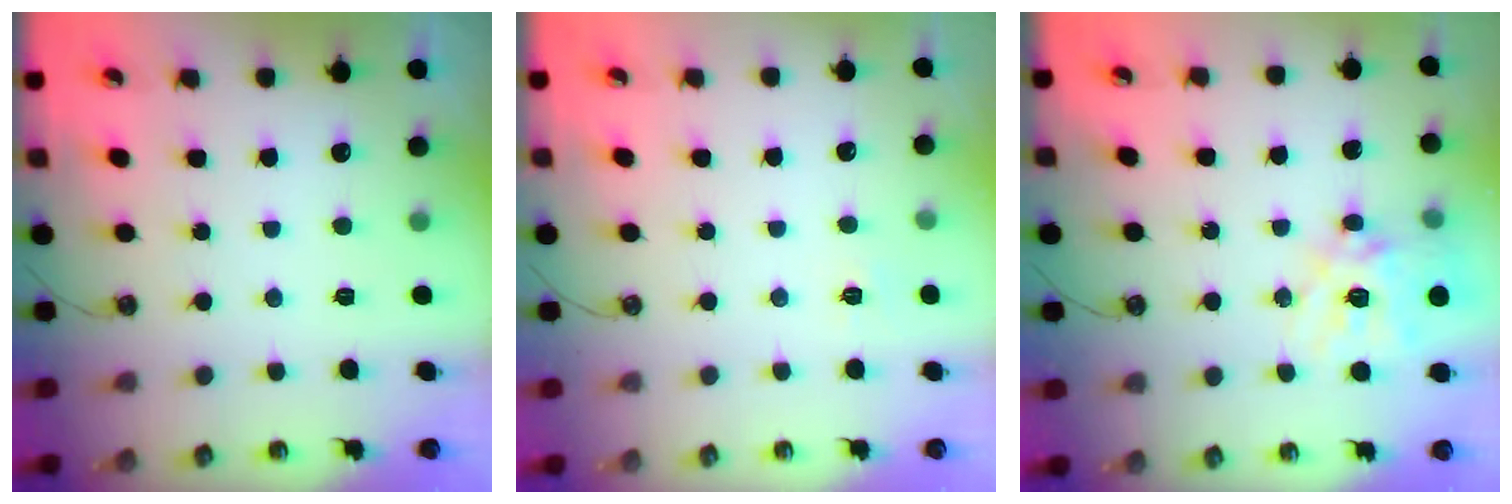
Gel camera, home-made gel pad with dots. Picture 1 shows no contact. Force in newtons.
{"total": 3.6, "press": 3.6, "slide": 0.5}
{"total": 16.7, "press": 16.6, "slide": 1.6}